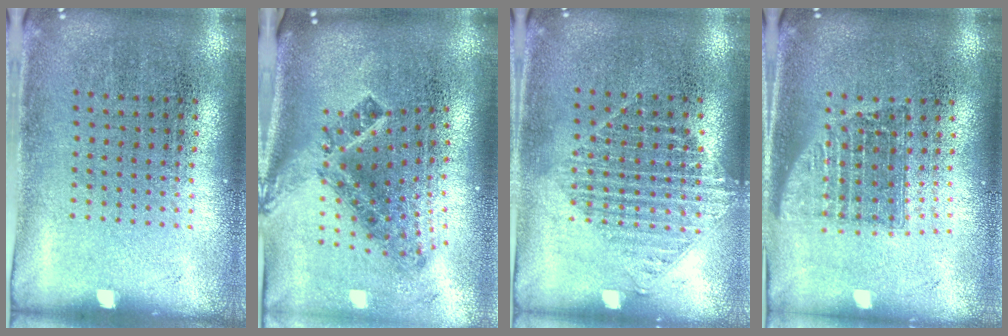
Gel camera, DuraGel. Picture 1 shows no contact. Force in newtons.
{"total": 2.2, "press": 1.3, "slide": 1.7}
{"total": 1.2, "press": 1.1, "slide": 0.5}
{"total": 1.4, "press": 1.1, "slide": 0.9}